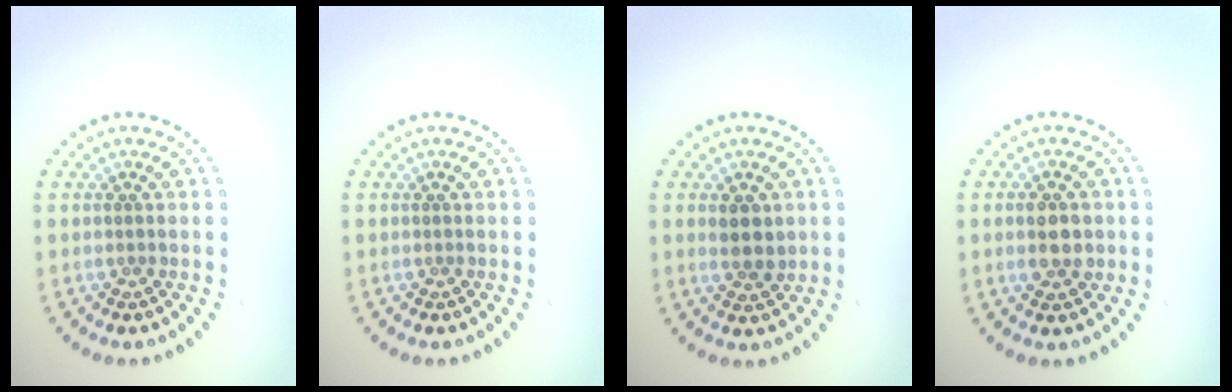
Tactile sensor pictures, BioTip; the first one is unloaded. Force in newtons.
{"total": 0.0}
{"total": 2.4, "press": 2.3, "slide": 0.7}
{"total": 2.9, "press": 2.9, "slide": 0.2}